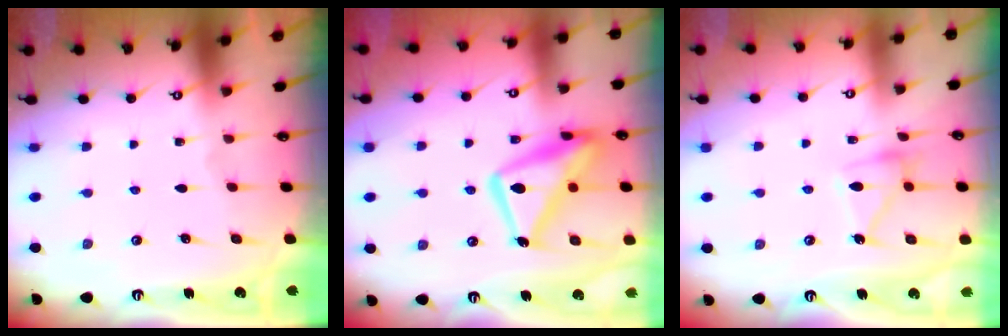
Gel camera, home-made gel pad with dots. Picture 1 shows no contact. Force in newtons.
{"total": 16.2, "press": 16.1, "slide": 1.3}
{"total": 12.2, "press": 12.2, "slide": 0.8}